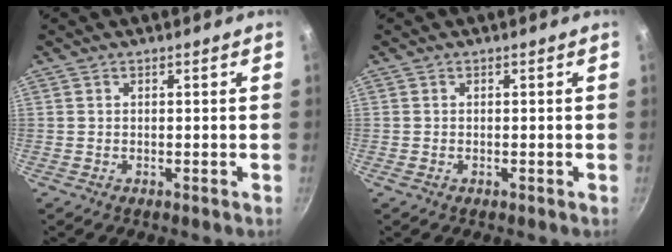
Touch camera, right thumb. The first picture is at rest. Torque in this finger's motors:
{"motor_torque": [0.95, 0.17, 0.52, -0.77, 0.05]}